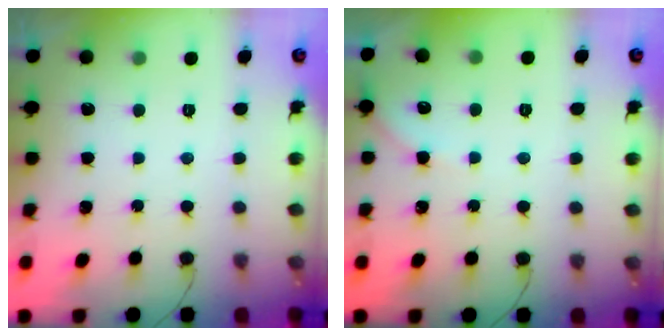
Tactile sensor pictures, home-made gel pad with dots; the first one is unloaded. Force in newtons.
{"total": 2.4, "press": 2.4, "slide": 0.4}